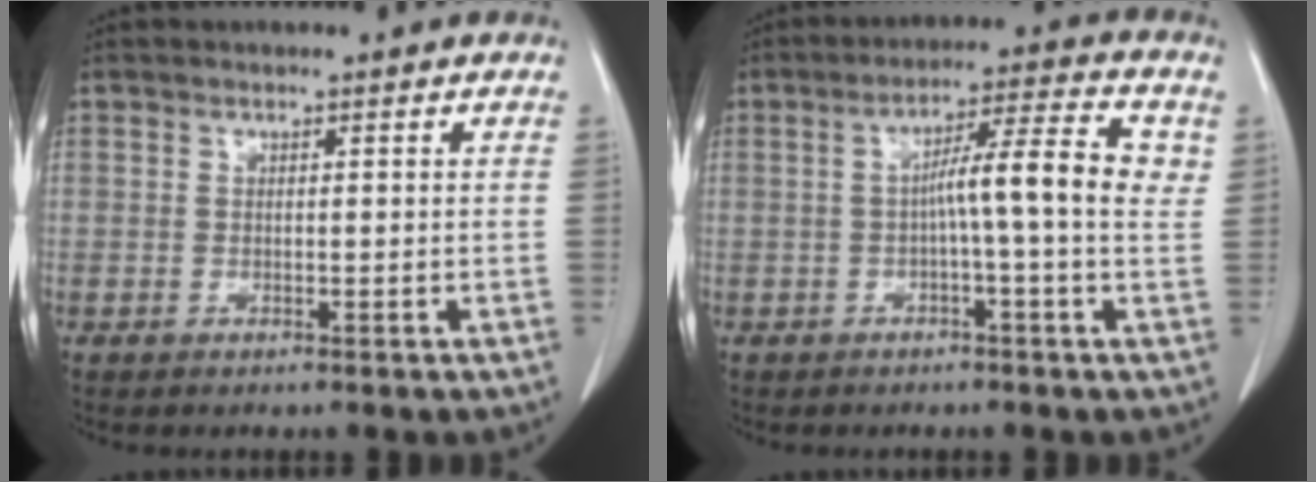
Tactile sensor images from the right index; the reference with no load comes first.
{"total": 8.7, "force": [0.6, 0.0, 8.7], "torque": [-0.133, 0.022, 0.004]}